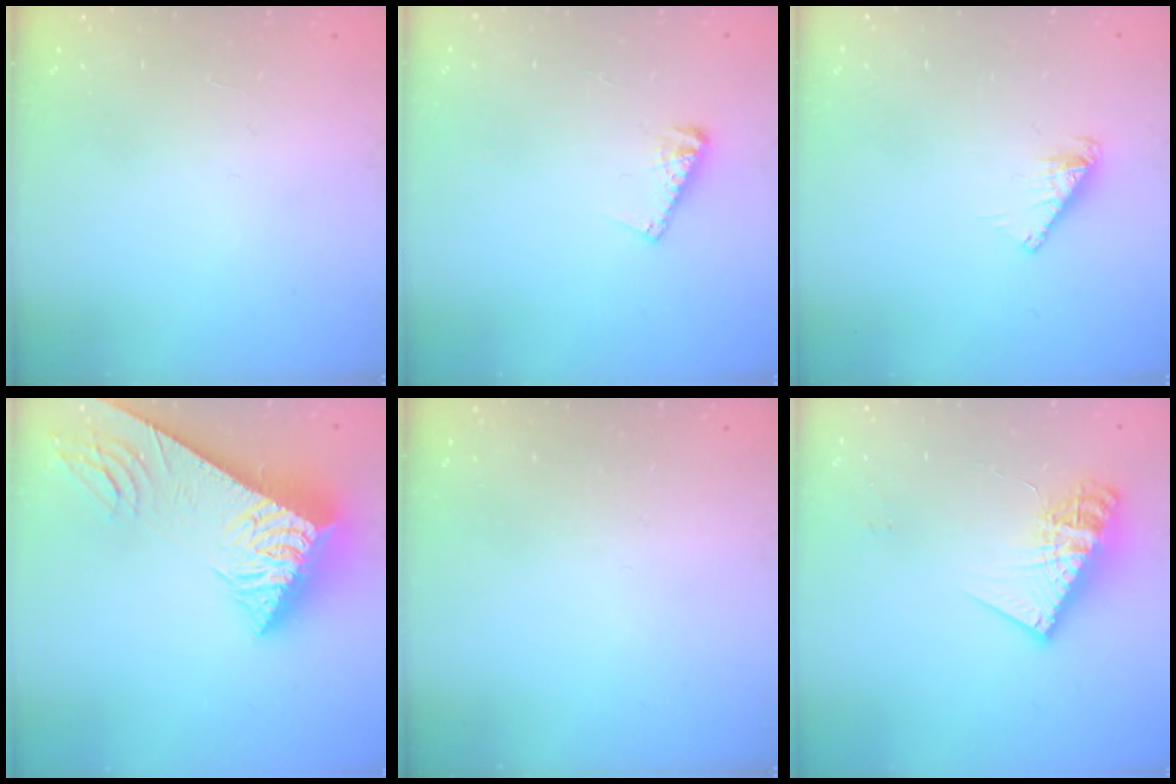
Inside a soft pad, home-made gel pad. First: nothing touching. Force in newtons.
{"total": 6.1, "press": 6.1, "slide": 0.2}
{"total": 3.9, "press": 3.9, "slide": 0.2}
{"total": 13.5, "press": 13.5, "slide": 1.6}
{"total": 0.0}
{"total": 15.2, "press": 15.2, "slide": 1.0}